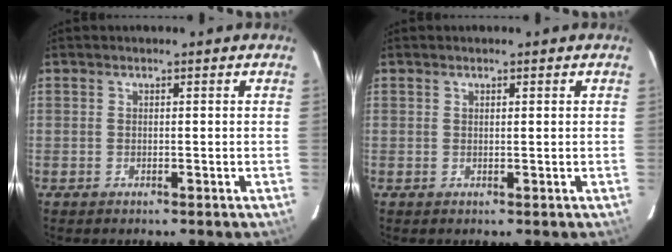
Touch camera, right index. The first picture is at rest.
{"total": 0.6, "force": [0.4, 0.0, 0.4], "torque": [-0.006, 0.001, 0.007]}